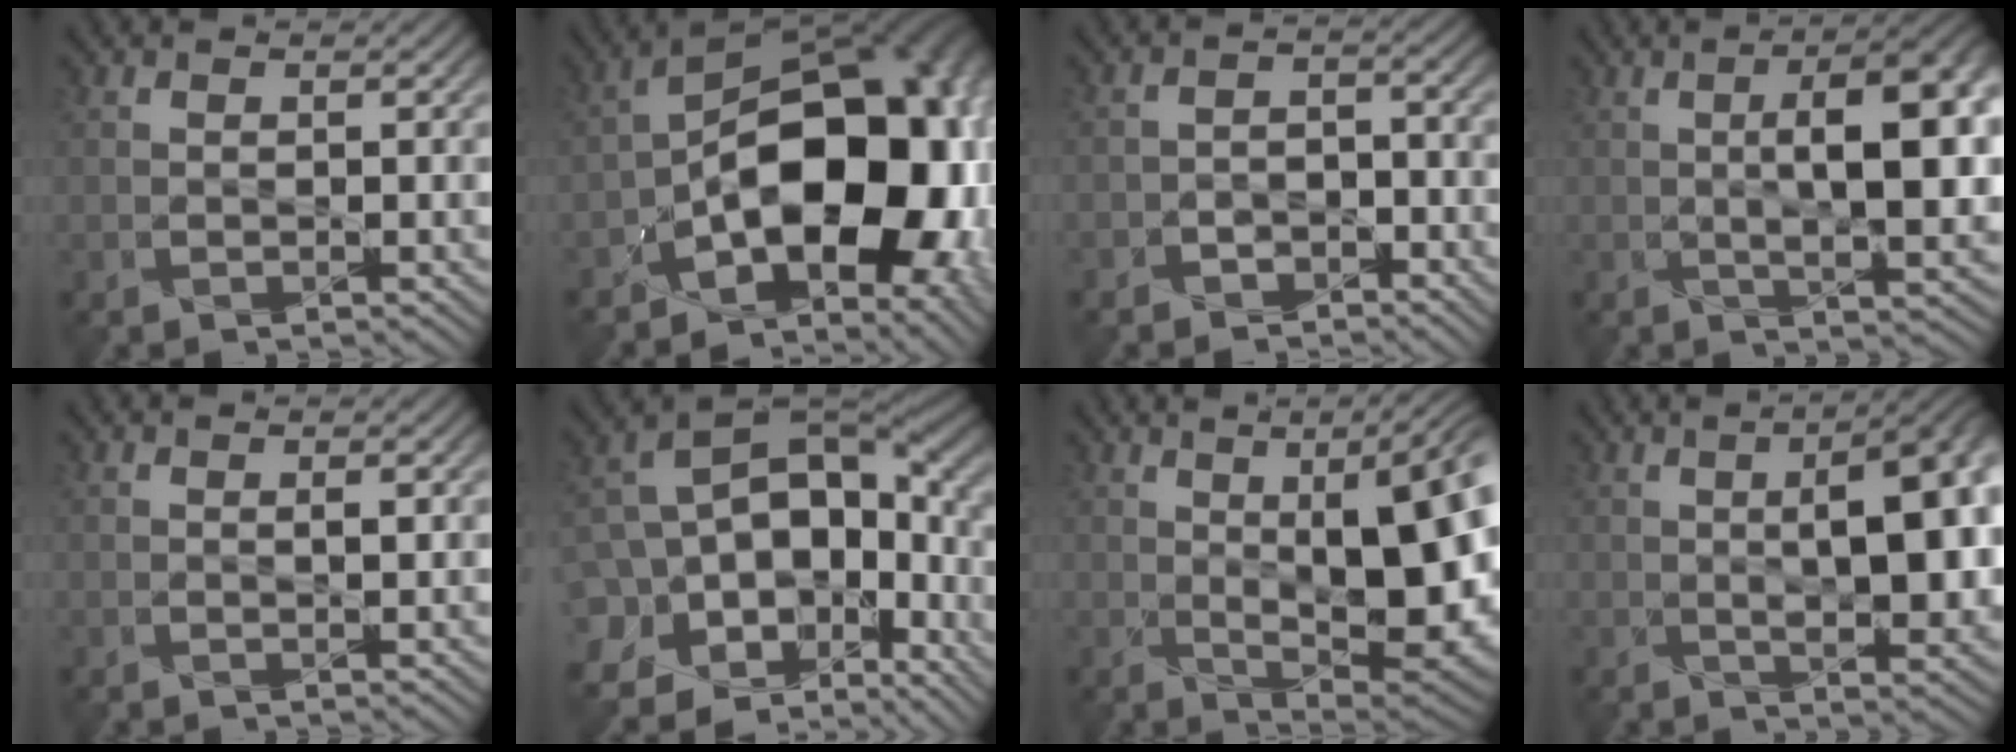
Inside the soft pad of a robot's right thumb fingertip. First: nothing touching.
{"total": 20.0, "force": [-6.1, 11.4, 15.3], "torque": [-0.193, -0.008, -0.087]}
{"total": 3.4, "force": [-2.7, 1.9, 0.8], "torque": [-0.008, 0.003, -0.053]}
{"total": 11.4, "force": [0.9, 3.9, 10.7], "torque": [-0.147, 0.010, 0.010]}
{"total": 0.6, "force": [0.3, 0.1, 0.6], "torque": [-0.009, -0.001, 0.004]}
{"total": 16.7, "force": [-2.1, 11.4, 12.0], "torque": [-0.235, -0.036, 0.002]}
{"total": 15.7, "force": [1.6, 6.2, 14.4], "torque": [-0.189, 0.008, 0.031]}
{"total": 10.3, "force": [0.8, 4.0, 9.4], "torque": [-0.121, 0.016, 0.007]}